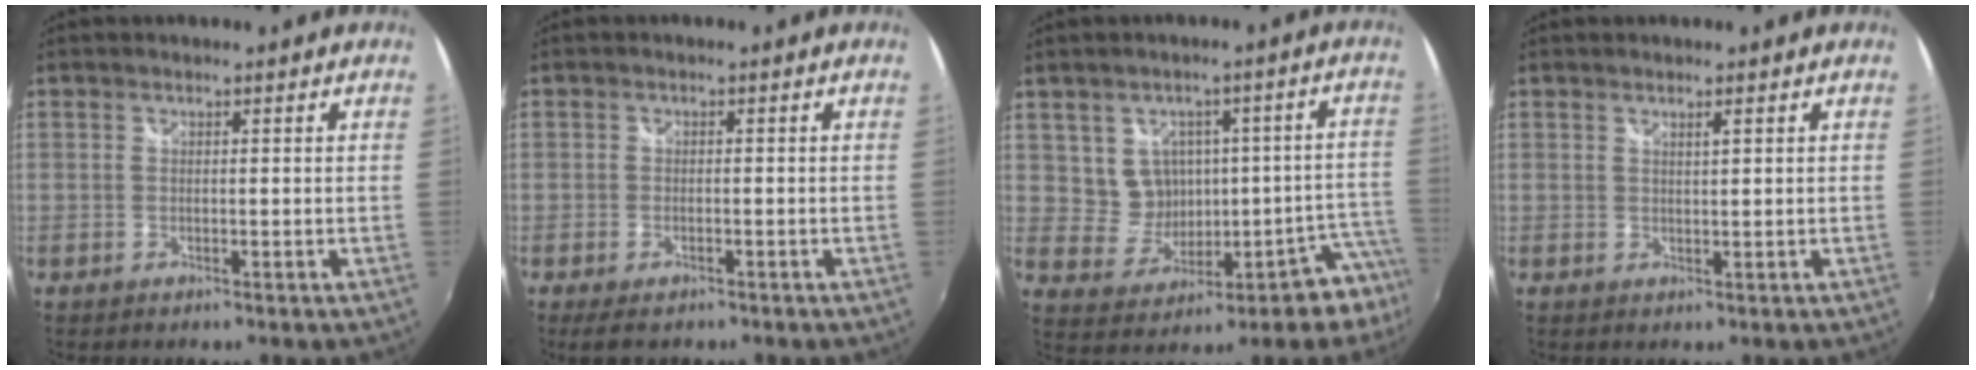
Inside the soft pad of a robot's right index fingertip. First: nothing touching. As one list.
[{"total": 4.3, "force": [-3.1, 1.8, 2.5], "torque": [-0.055, -0.016, -0.051]}, {"total": 10.0, "force": [-2.5, 8.3, 5.0], "torque": [-0.076, 0.024, -0.013]}, {"total": 1.1, "force": [0.7, -0.1, 0.8], "torque": [-0.011, 0.004, 0.016]}]